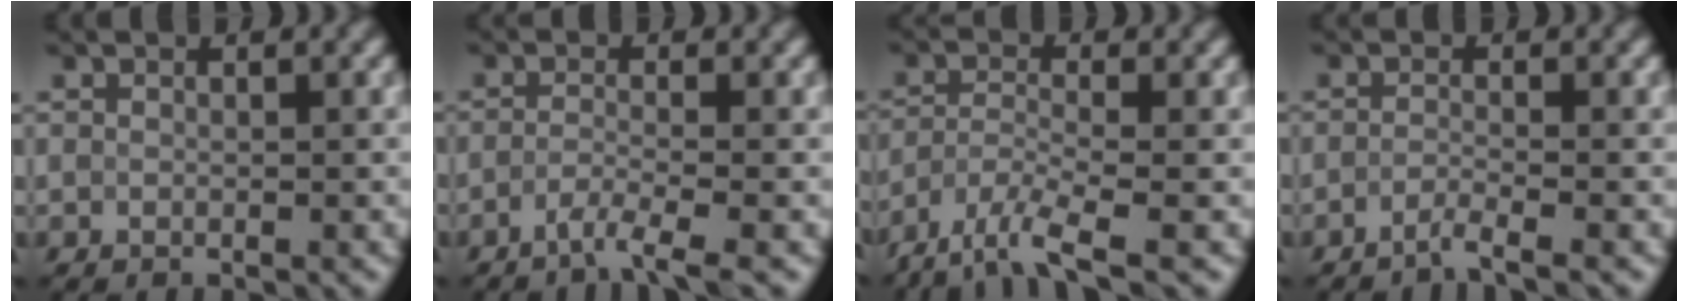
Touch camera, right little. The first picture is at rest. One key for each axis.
{"total": 2.5, "fx": -2.3, "fy": -0.2, "fz": 1.1, "tx": -0.020, "ty": -0.001, "tz": -0.053}
{"total": 5.1, "fx": -4.5, "fy": 0.6, "fz": 2.2, "tx": -0.050, "ty": -0.010, "tz": -0.090}
{"total": 1.9, "fx": -1.8, "fy": -0.2, "fz": 0.2, "tx": 0.000, "ty": -0.001, "tz": -0.045}